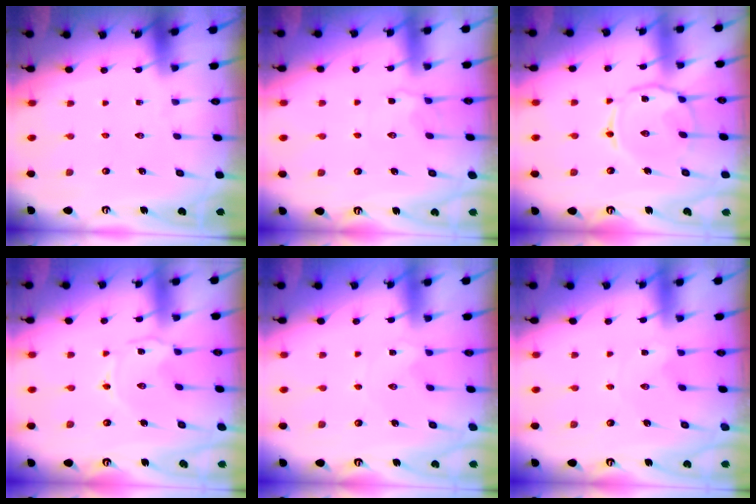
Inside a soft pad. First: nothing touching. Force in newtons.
{"total": 2.8, "press": 2.6, "slide": 1.1}
{"total": 7.1, "press": 7.1, "slide": 0.6}
{"total": 0.6, "press": 0.5, "slide": 0.2}
{"total": 0.0}
{"total": 0.7, "press": 0.7, "slide": 0.1}